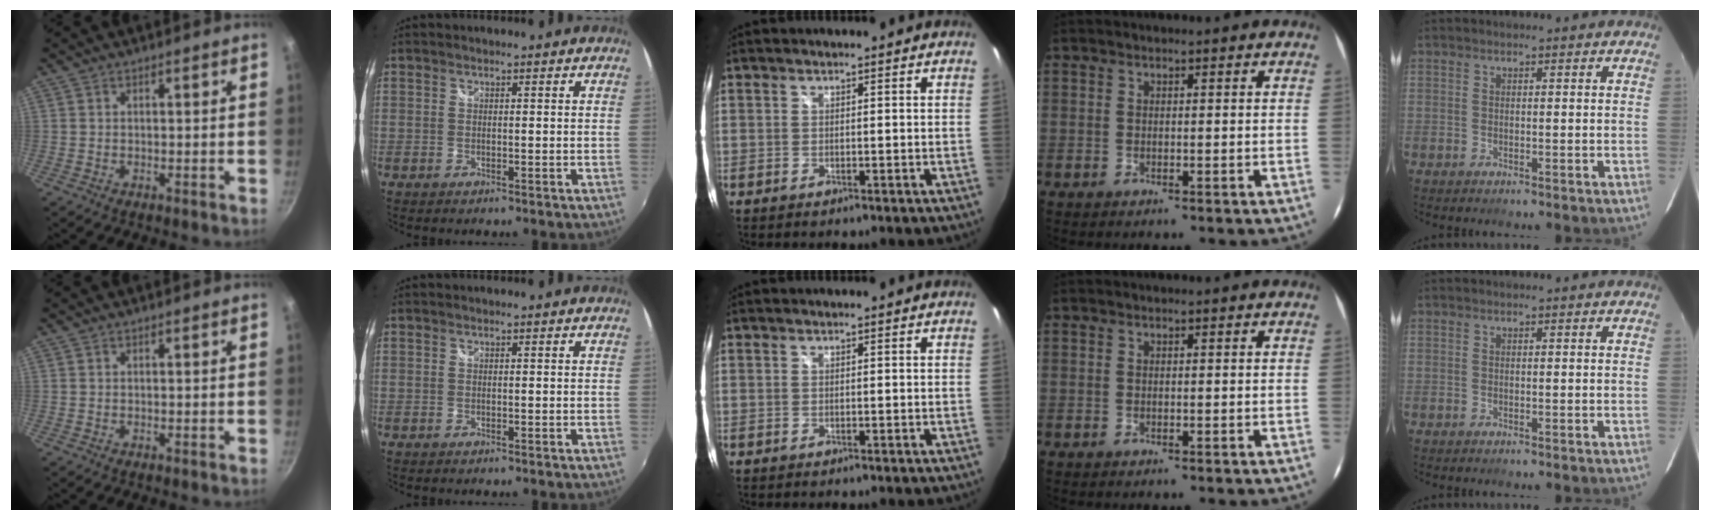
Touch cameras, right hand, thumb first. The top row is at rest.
{}